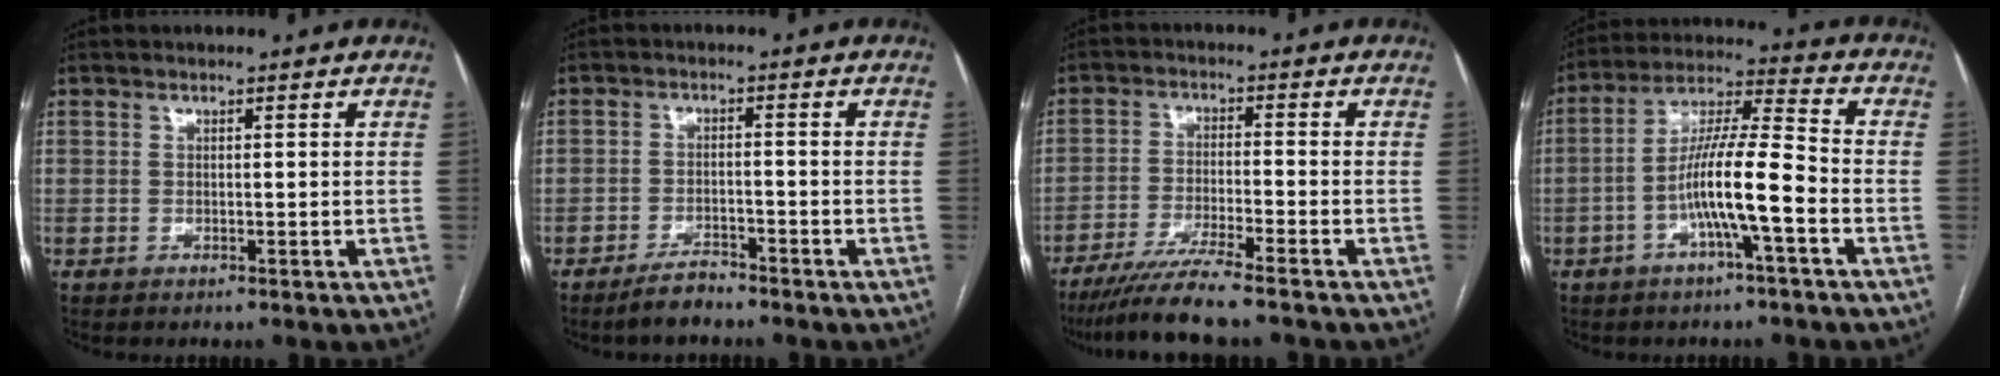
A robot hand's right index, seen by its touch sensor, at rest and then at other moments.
{"total": 3.5, "force": [-3.2, 0.9, 1.3], "torque": [-0.026, -0.003, -0.056]}
{"total": 8.7, "force": [-7.2, -0.9, 4.9], "torque": [-0.075, -0.030, -0.124]}
{"total": 11.3, "force": [-3.8, 0.6, 10.6], "torque": [-0.199, 0.015, -0.071]}